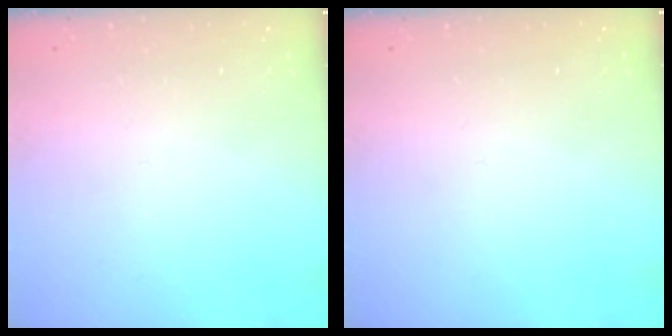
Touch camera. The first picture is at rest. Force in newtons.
{"total": 0.0}